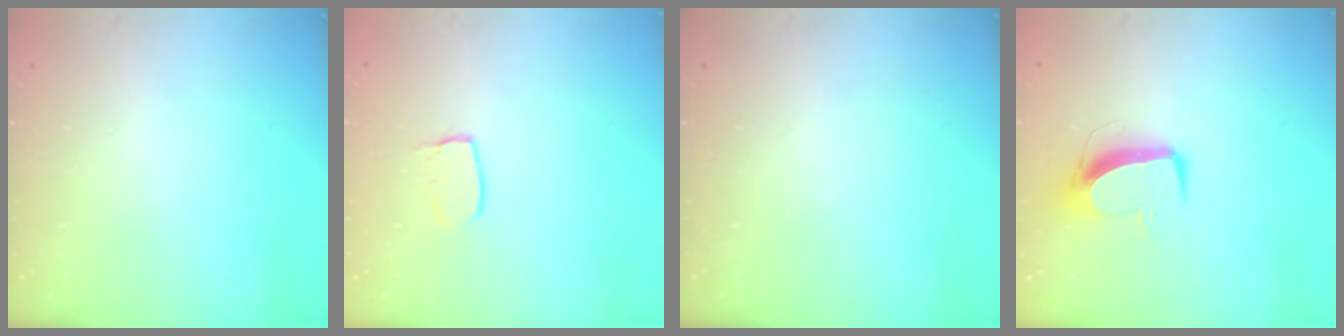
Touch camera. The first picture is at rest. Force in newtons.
{"total": 5.6, "press": 5.6, "slide": 0.4}
{"total": 0.0}
{"total": 9.9, "press": 9.8, "slide": 1.0}